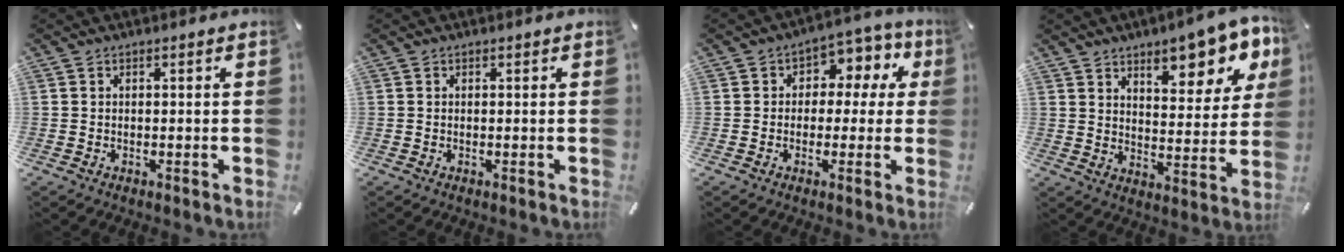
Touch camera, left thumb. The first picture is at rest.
{"total": 0.0}
{"total": 7.6, "force": [1.0, 6.2, 4.3], "torque": [-0.052, 0.000, 0.012]}
{"total": 13.0, "force": [9.1, 5.6, 7.4], "torque": [-0.085, -0.065, 0.152]}